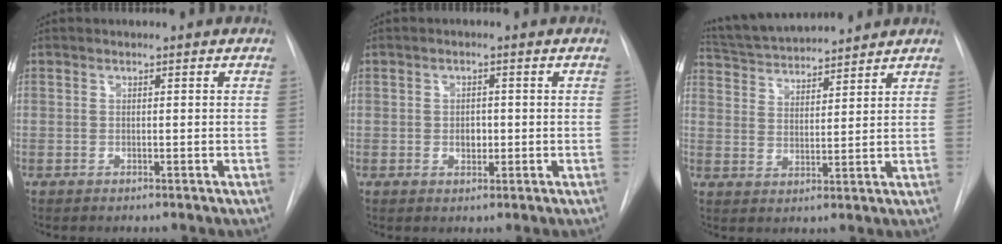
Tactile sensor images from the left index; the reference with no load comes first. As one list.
[{"total": 2.0, "force": [-0.1, 1.4, 1.5], "torque": [-0.023, 0.001, 0.000]}, {"total": 12.3, "force": [11.6, 1.4, 3.8], "torque": [-0.073, 0.022, 0.196]}]